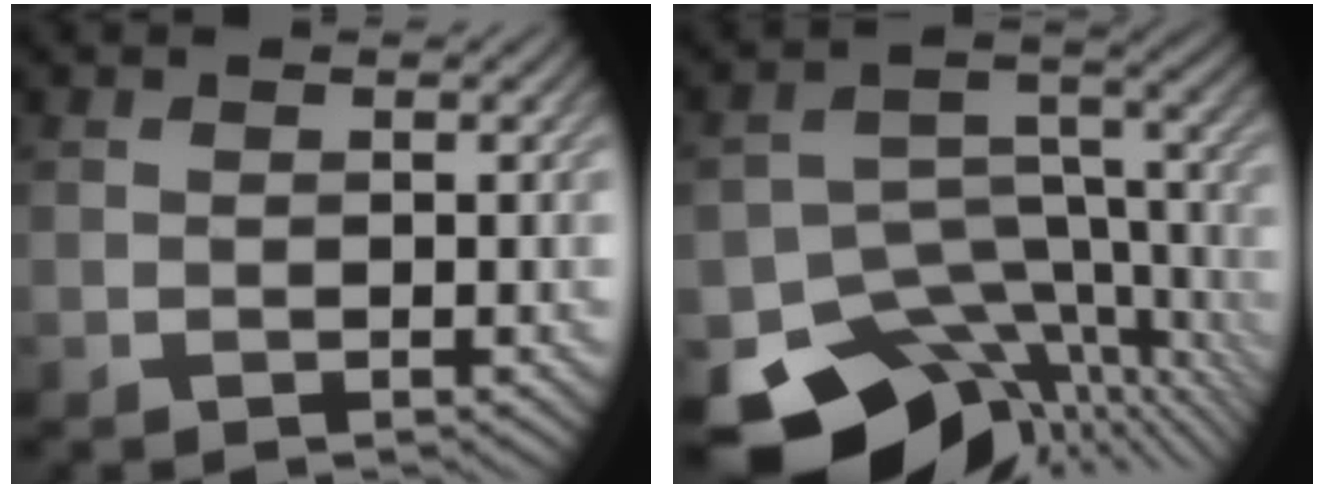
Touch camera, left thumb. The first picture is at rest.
{"total": 15.8, "force": [-10.3, 9.3, 7.6], "torque": [-0.133, -0.044, -0.129]}